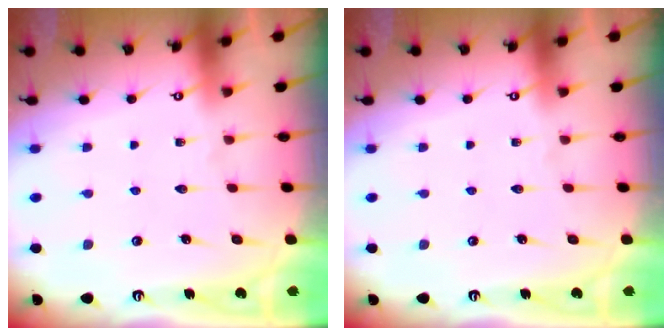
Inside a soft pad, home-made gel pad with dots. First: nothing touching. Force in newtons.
{"total": 0.0}